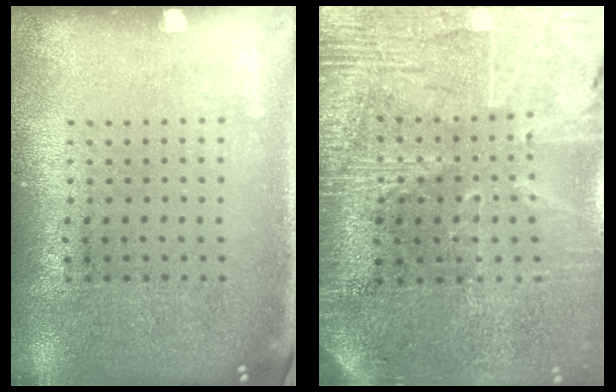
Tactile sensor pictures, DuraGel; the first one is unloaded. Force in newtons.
{"total": 3.5, "press": 3.3, "slide": 1.2}